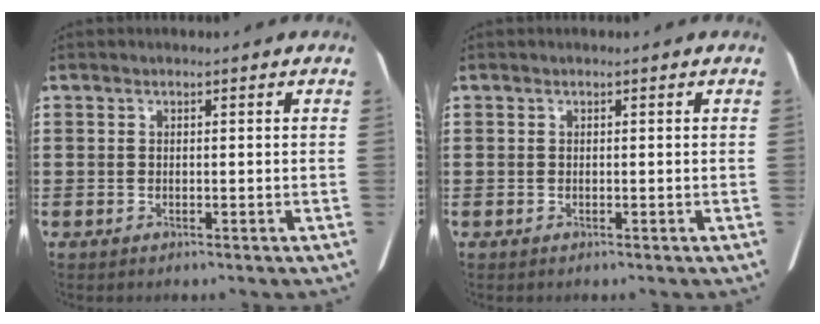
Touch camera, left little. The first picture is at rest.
{"total": 0.0}